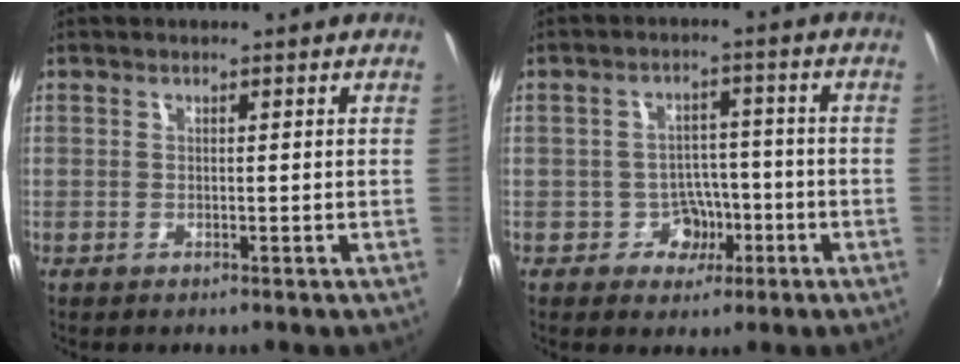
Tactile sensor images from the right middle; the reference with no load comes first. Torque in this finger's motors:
{"motor_torque": [0.37, -0.33, 0.01, 0.00]}